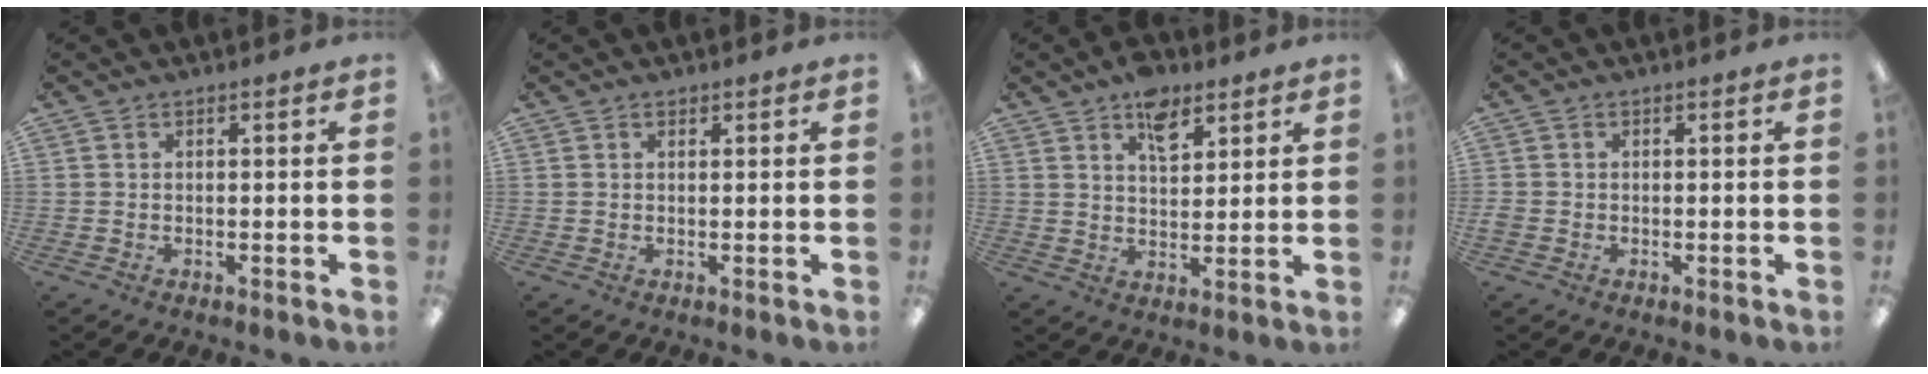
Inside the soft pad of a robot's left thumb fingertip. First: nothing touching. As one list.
[{"total": 0.9, "force": [0.7, 0.5, 0.2], "torque": [-0.003, 0.001, 0.012]}, {"total": 7.8, "force": [5.0, 4.3, 4.1], "torque": [-0.054, -0.021, 0.088]}, {"total": 1.2, "force": [-0.4, 1.1, 0.5], "torque": [-0.007, 0.003, -0.007]}]